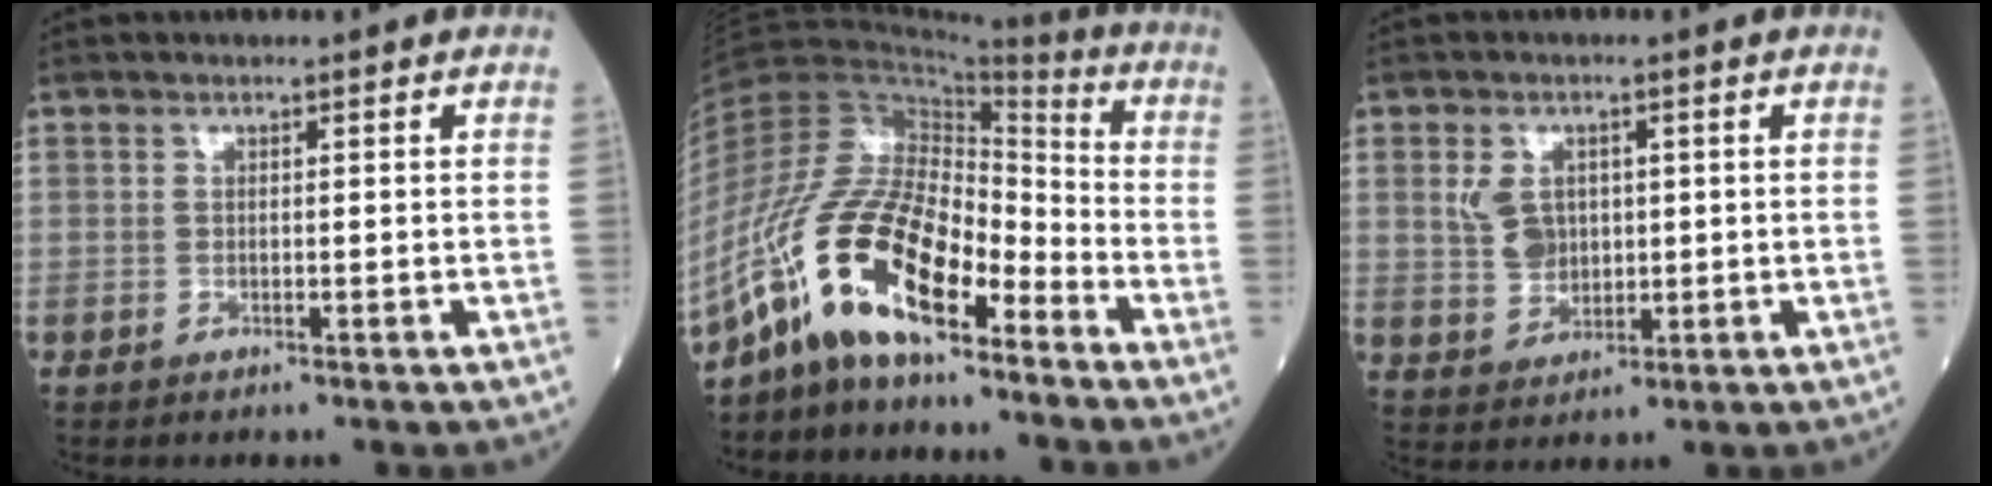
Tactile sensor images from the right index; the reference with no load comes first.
{"total": 15.3, "force": [-9.5, 5.4, 10.6], "torque": [-0.222, 0.019, -0.181]}
{"total": 4.9, "force": [1.2, 3.7, 3.0], "torque": [-0.062, 0.010, 0.031]}